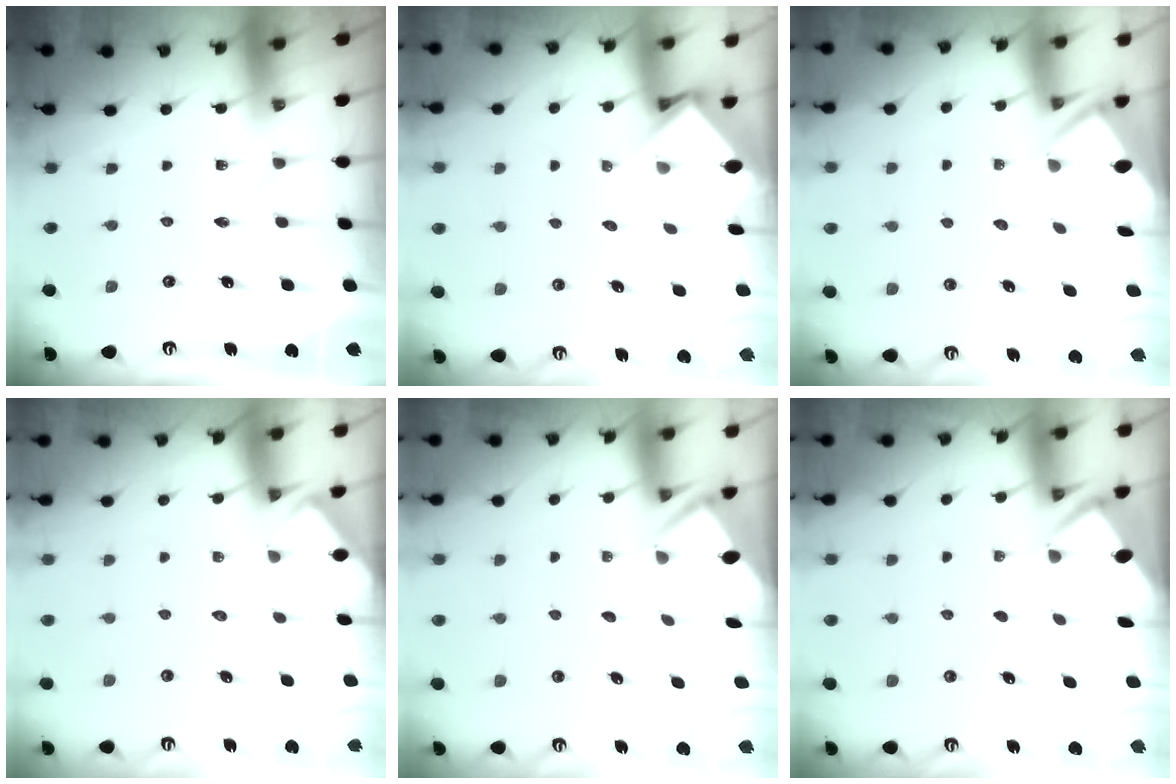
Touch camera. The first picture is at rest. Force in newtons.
{"total": 3.6, "press": 3.6, "slide": 0.3}
{"total": 3.5, "press": 3.4, "slide": 0.3}
{"total": 4.4, "press": 4.4, "slide": 0.4}
{"total": 3.8, "press": 3.8, "slide": 0.3}
{"total": 2.9, "press": 2.8, "slide": 0.4}